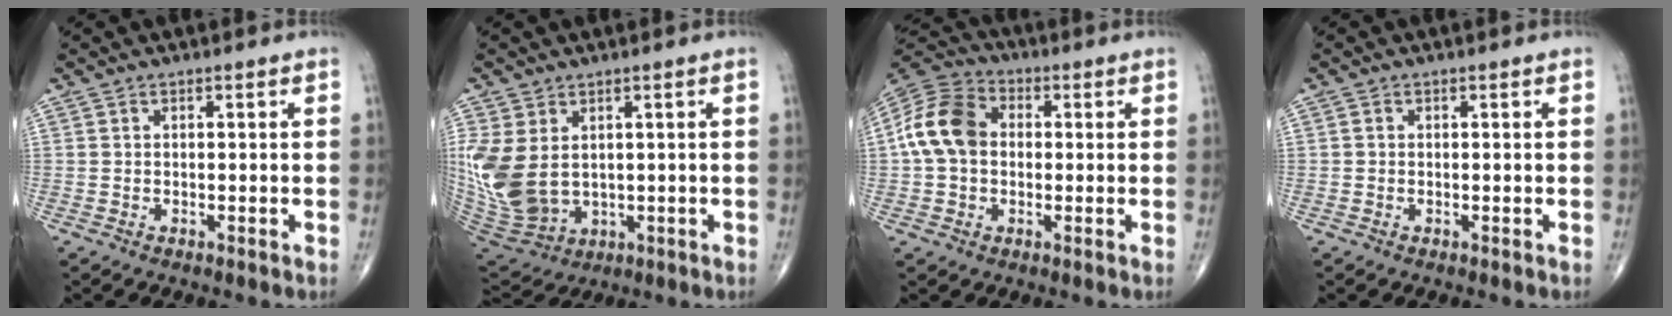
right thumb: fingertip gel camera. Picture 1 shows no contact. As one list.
[{"total": 15.0, "force": [1.7, 10.8, 10.3], "torque": [-0.243, -0.017, 0.063]}, {"total": 11.9, "force": [0.6, 9.0, 7.7], "torque": [-0.143, 0.031, -0.001]}, {"total": 0.5, "force": [0.0, 0.5, 0.1], "torque": [-0.001, 0.001, -0.001]}]